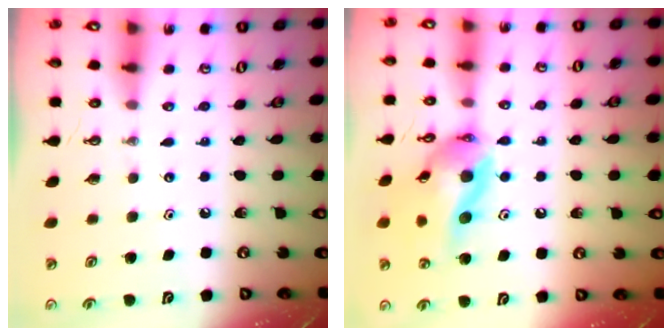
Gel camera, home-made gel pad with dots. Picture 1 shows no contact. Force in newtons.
{"total": 16.3, "press": 16.1, "slide": 2.6}